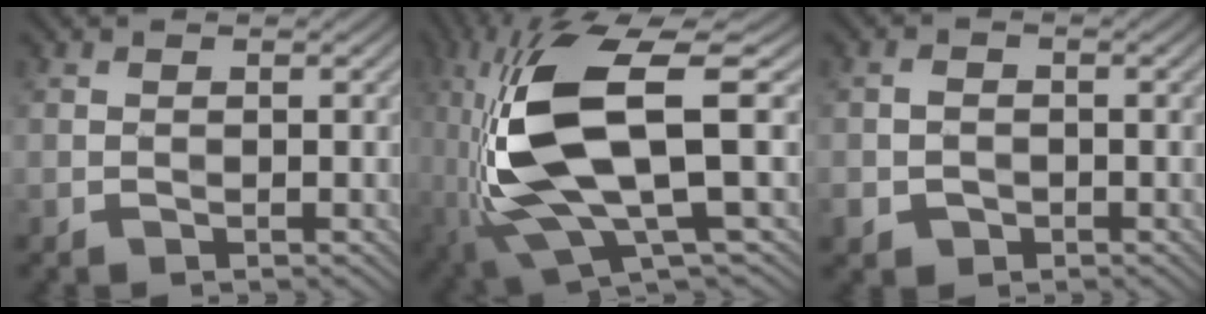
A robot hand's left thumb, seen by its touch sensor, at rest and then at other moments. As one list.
[{"total": 14.3, "force": [-1.1, 4.4, 13.6], "torque": [-0.298, -0.003, -0.017]}, {"total": 2.4, "force": [-1.0, 2.1, 0.9], "torque": [-0.020, -0.002, -0.016]}]